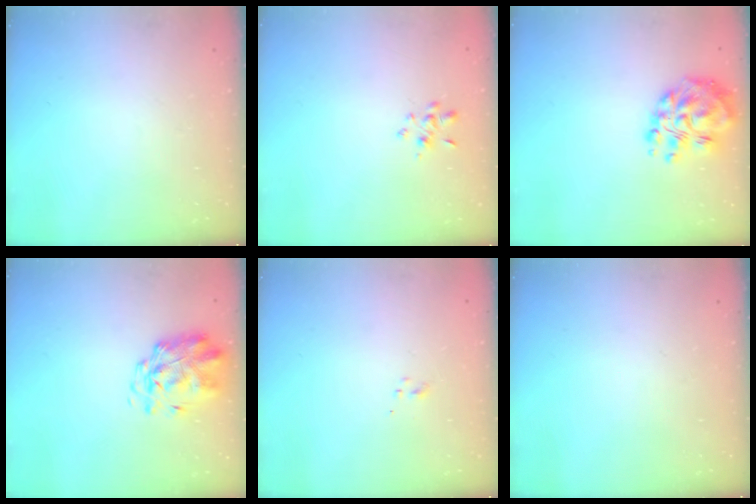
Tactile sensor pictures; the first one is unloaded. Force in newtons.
{"total": 2.3, "press": 2.2, "slide": 0.7}
{"total": 12.2, "press": 11.8, "slide": 3.0}
{"total": 3.0, "press": 2.9, "slide": 1.0}
{"total": 0.7, "press": 0.7, "slide": 0.3}
{"total": 0.0}